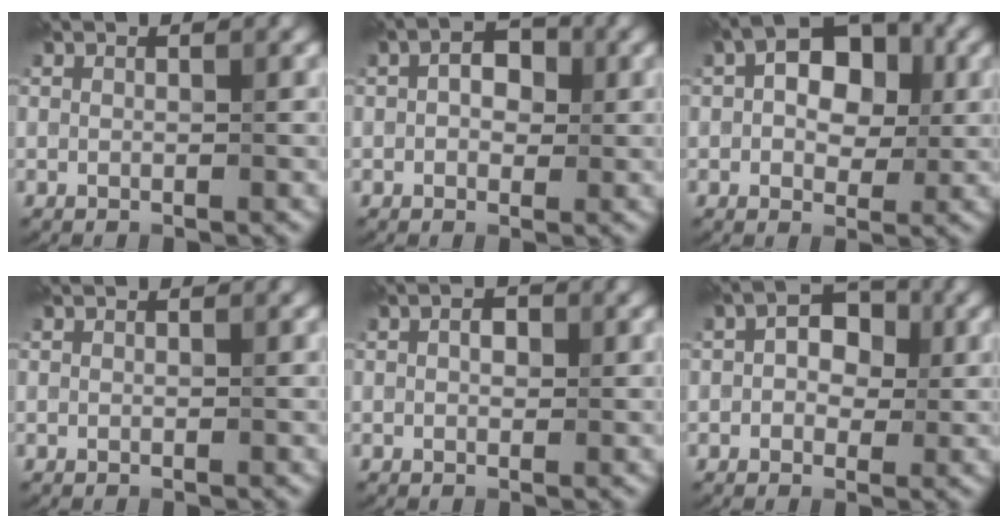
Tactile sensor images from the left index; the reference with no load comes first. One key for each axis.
{"total": 3.0, "fx": 0.4, "fy": 2.0, "fz": 2.2, "tx": -0.030, "ty": 0.006, "tz": -0.002}
{"total": 6.9, "fx": 1.1, "fy": 4.4, "fz": 5.2, "tx": -0.060, "ty": 0.019, "tz": 0.002}
{"total": 0.0}
{"total": 1.3, "fx": 0.2, "fy": 0.8, "fz": 1.0, "tx": -0.014, "ty": 0.002, "tz": 0.000}
{"total": 3.7, "fx": 0.4, "fy": 2.6, "fz": 2.6, "tx": -0.028, "ty": 0.006, "tz": -0.007}